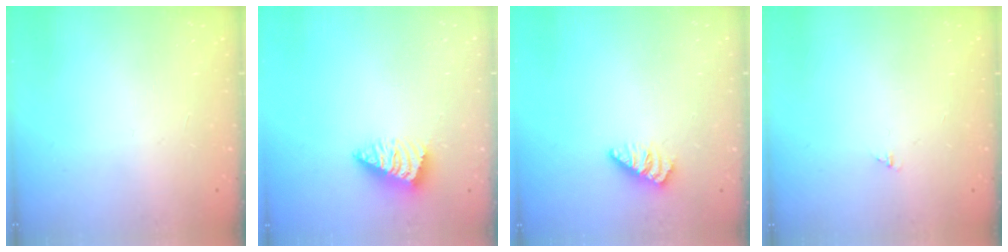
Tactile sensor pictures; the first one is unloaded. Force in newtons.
{"total": 2.4, "press": 2.4, "slide": 0.4}
{"total": 0.0}
{"total": 0.7, "press": 0.7, "slide": 0.1}